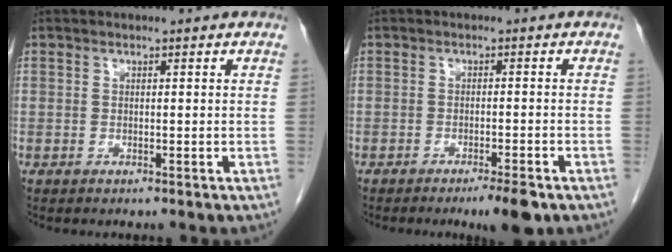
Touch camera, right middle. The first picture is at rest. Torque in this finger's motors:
{"motor_torque": [0.40, -0.20, 0.11, 0.03]}